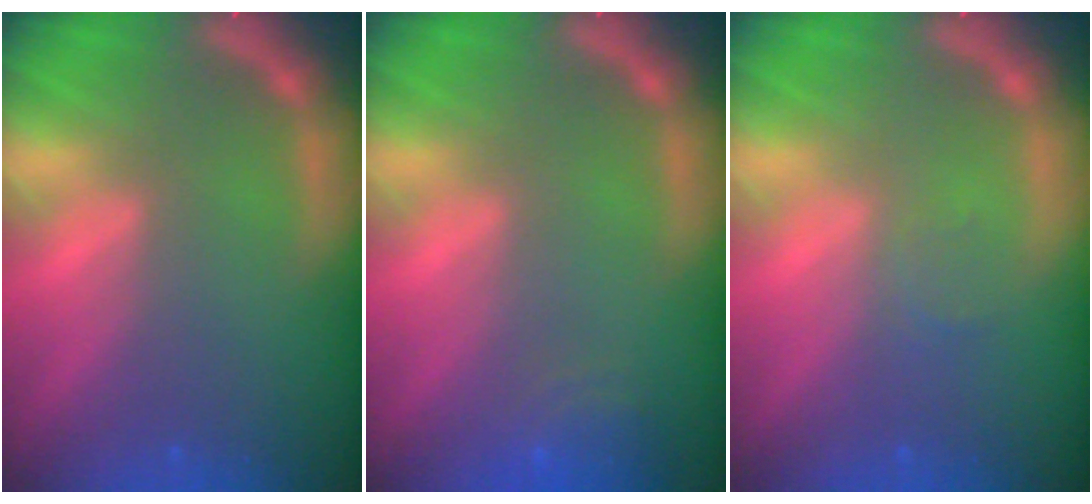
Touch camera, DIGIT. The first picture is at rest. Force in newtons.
{"total": 3.0}
{"total": 1.0}